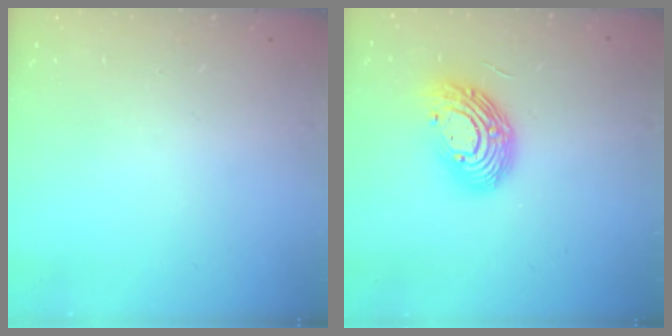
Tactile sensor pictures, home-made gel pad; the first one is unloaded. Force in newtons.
{"total": 13.7, "press": 13.7, "slide": 0.5}